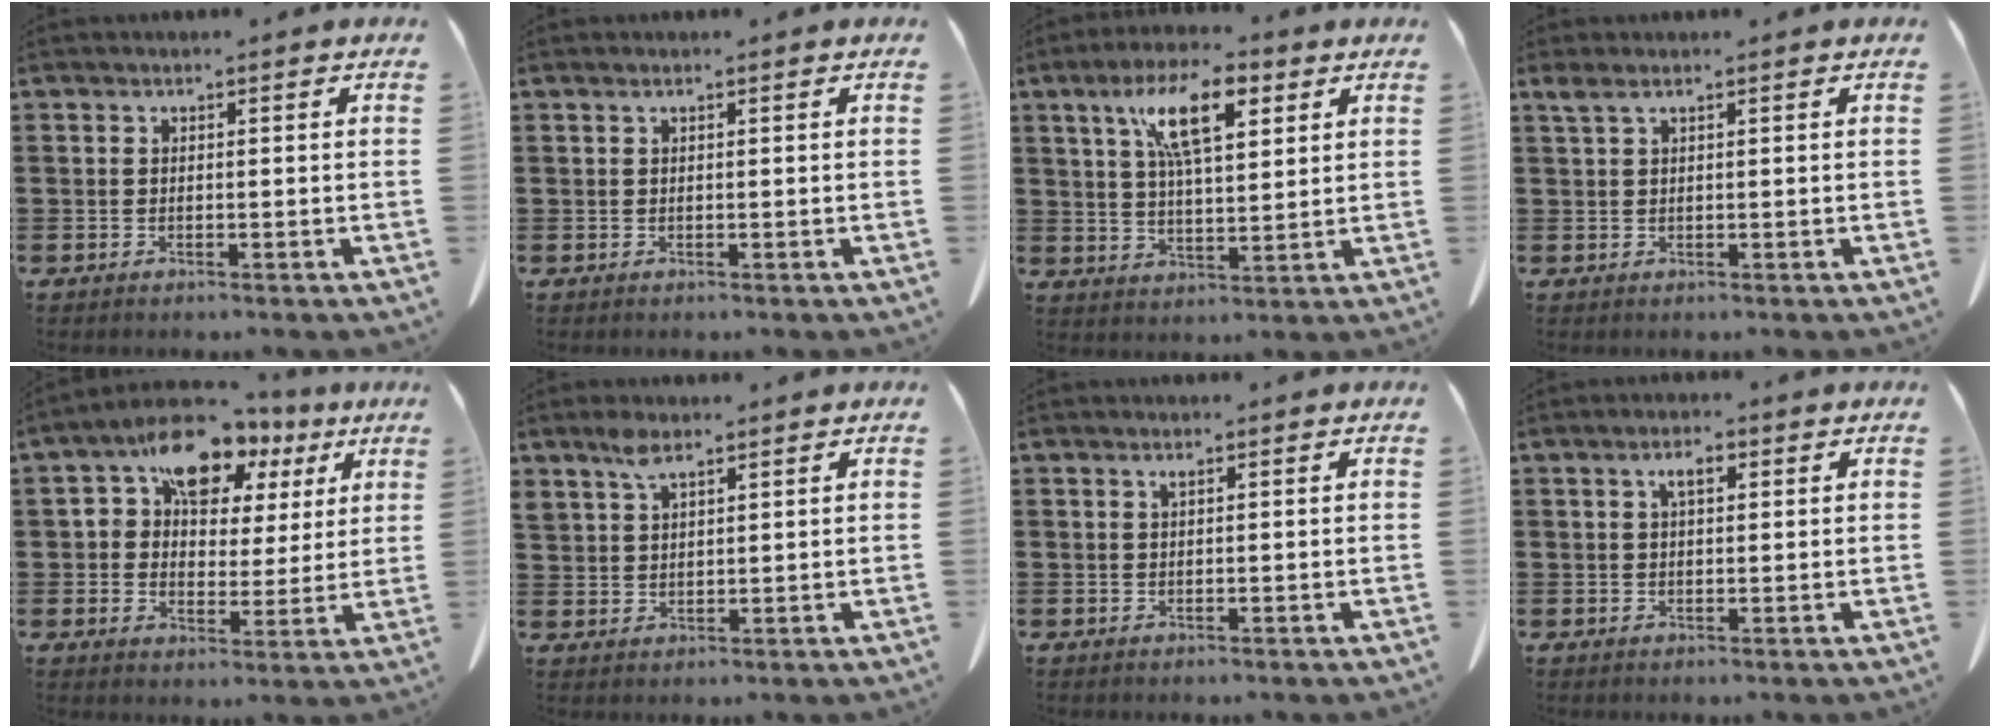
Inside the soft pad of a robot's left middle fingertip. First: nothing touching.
{"total": 0.5, "force": [0.3, 0.0, 0.4], "torque": [-0.008, 0.000, 0.005]}
{"total": 11.3, "force": [5.9, 3.9, 8.9], "torque": [-0.168, 0.001, 0.099]}
{"total": 1.3, "force": [0.6, 0.3, 1.1], "torque": [-0.023, 0.002, 0.011]}
{"total": 11.4, "force": [6.7, 7.0, 5.9], "torque": [-0.119, -0.012, 0.117]}
{"total": 3.2, "force": [2.4, 1.2, 1.6], "torque": [-0.038, 0.003, 0.045]}
{"total": 0.6, "force": [0.3, 0.1, 0.5], "torque": [-0.012, 0.000, 0.007]}
{"total": 3.1, "force": [1.2, 1.1, 2.7], "torque": [-0.049, 0.006, 0.017]}